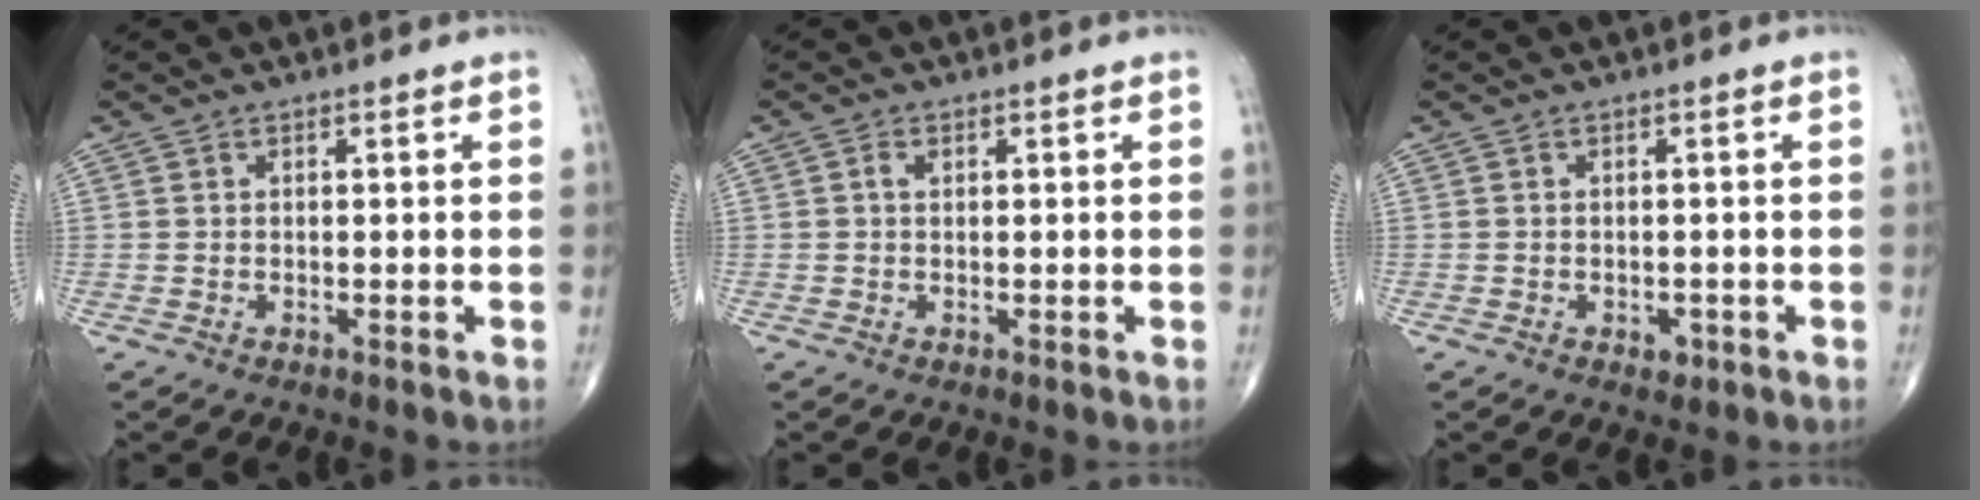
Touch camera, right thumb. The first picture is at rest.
{"total": 1.1, "force": [0.2, 0.7, 0.7], "torque": [-0.012, 0.003, 0.003]}
{"total": 1.5, "force": [-0.7, 1.1, 0.8], "torque": [-0.007, 0.001, -0.006]}